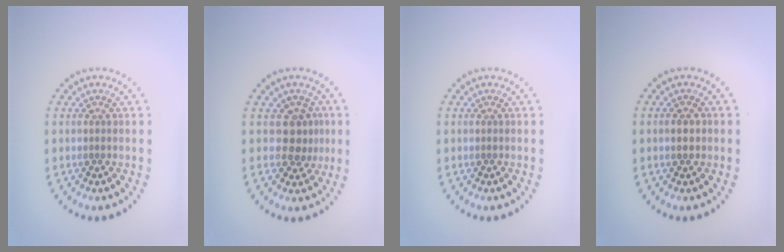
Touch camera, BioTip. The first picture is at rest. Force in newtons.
{"total": 2.5, "press": 2.2, "slide": 1.1}
{"total": 0.0}
{"total": 0.8, "press": 0.8, "slide": 0.2}